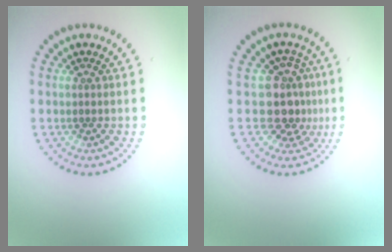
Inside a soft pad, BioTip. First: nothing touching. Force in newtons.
{"total": 3.7, "press": 2.9, "slide": 2.3}